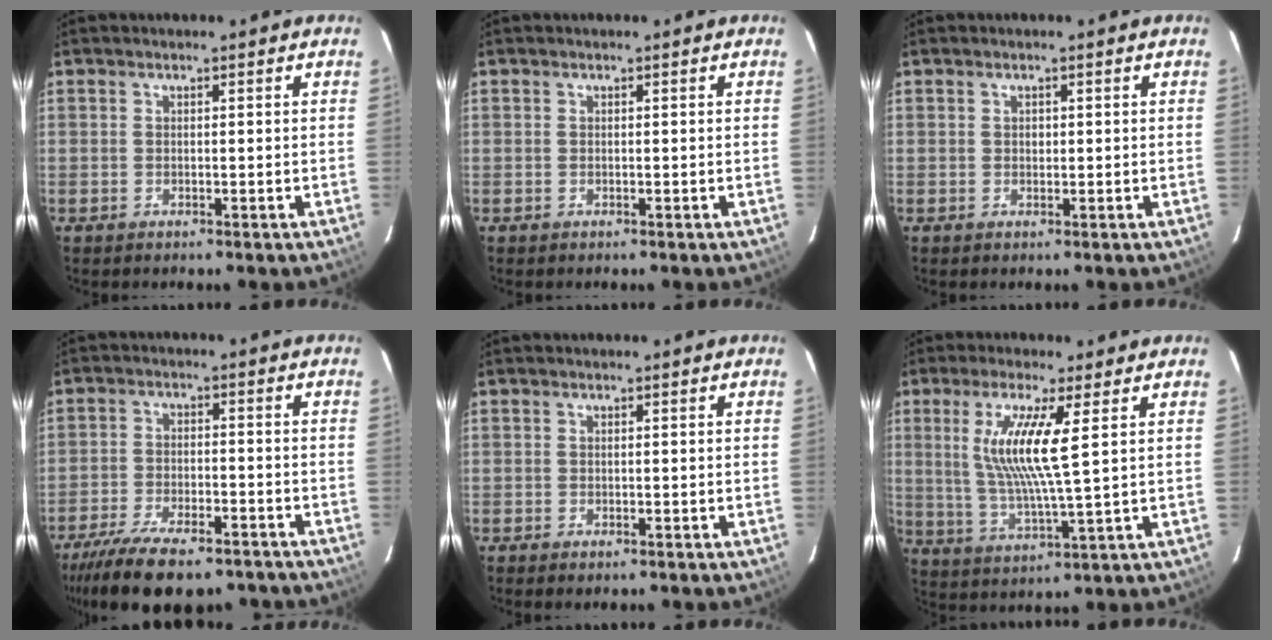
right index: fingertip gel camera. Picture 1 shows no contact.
{"total": 0.0}
{"total": 0.8, "force": [0.2, 0.7, 0.3], "torque": [-0.002, 0.003, 0.003]}
{"total": 17.7, "force": [-14.1, 5.7, 9.2], "torque": [-0.189, -0.029, -0.217]}
{"total": 0.7, "force": [-0.5, 0.2, 0.4], "torque": [-0.009, -0.002, -0.008]}
{"total": 10.5, "force": [3.0, 0.1, 10.0], "torque": [-0.196, -0.012, 0.063]}